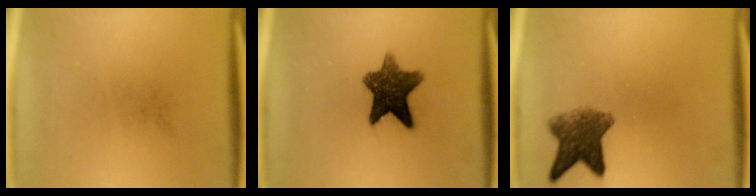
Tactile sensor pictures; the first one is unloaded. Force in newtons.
{"total": 9.9}
{"total": 6.6}